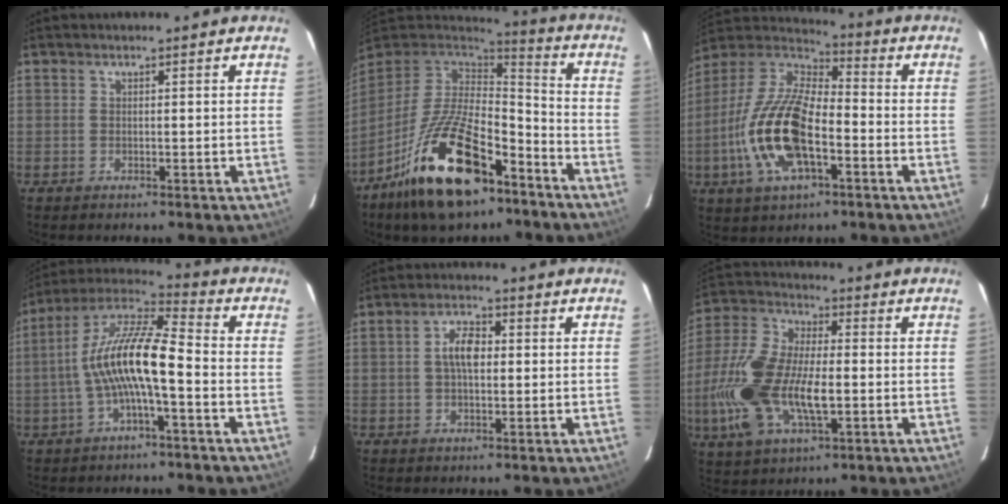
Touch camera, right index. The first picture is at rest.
{"total": 23.0, "force": [-13.6, 9.7, 15.7], "torque": [-0.312, -0.017, -0.231]}
{"total": 18.5, "force": [-5.4, 8.2, 15.7], "torque": [-0.333, -0.005, -0.106]}
{"total": 13.5, "force": [-2.4, 2.8, 13.0], "torque": [-0.249, 0.015, -0.049]}
{"total": 4.9, "force": [0.4, 2.5, 4.2], "torque": [-0.080, 0.013, 0.007]}
{"total": 18.6, "force": [-3.7, 8.9, 15.9], "torque": [-0.354, -0.003, -0.069]}